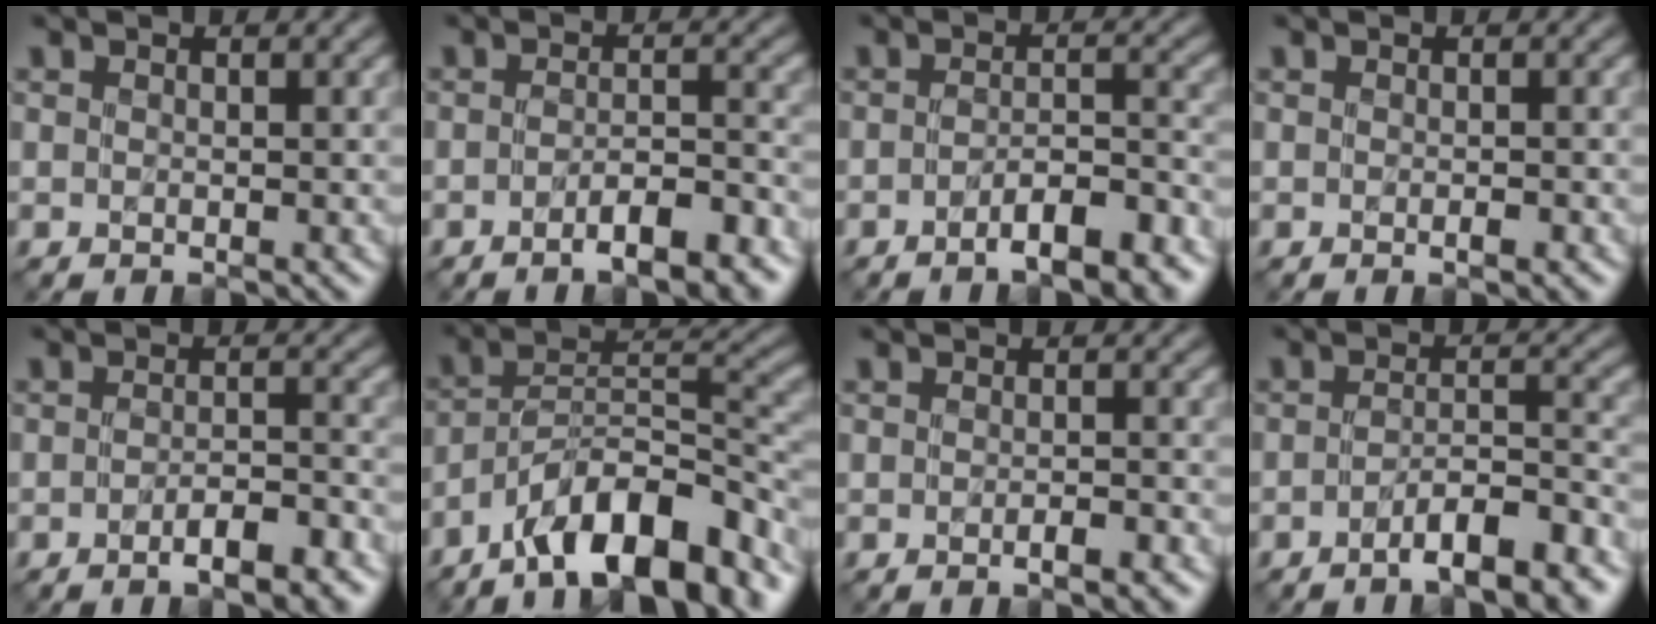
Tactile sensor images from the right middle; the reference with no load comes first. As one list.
[{"total": 5.6, "force": [-3.1, 1.7, 4.3], "torque": [-0.060, 0.005, -0.044]}, {"total": 6.2, "force": [-3.7, 1.9, 4.6], "torque": [-0.063, 0.005, -0.052]}, {"total": 0.7, "force": [-0.3, 0.2, 0.6], "torque": [-0.008, 0.000, -0.005]}, {"total": 4.2, "force": [-2.2, 1.3, 3.4], "torque": [-0.050, 0.003, -0.031]}, {"total": 12.7, "force": [-9.0, 4.1, 7.9], "torque": [-0.117, 0.028, -0.166]}, {"total": 1.7, "force": [-0.8, 0.5, 1.4], "torque": [-0.015, 0.007, -0.013]}, {"total": 6.8, "force": [-4.2, 1.8, 5.0], "torque": [-0.066, 0.007, -0.062]}]